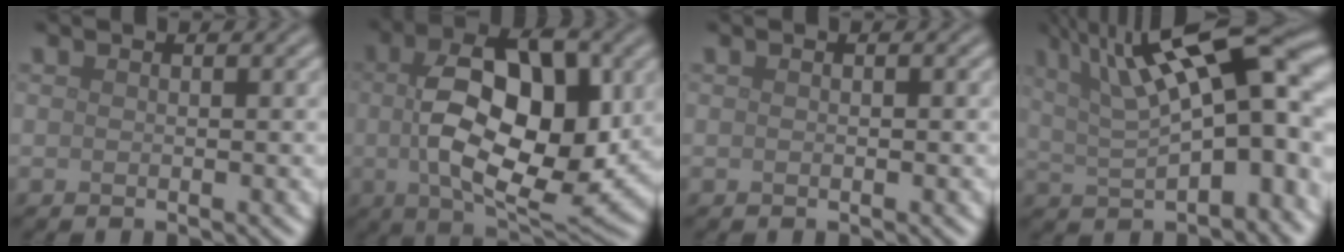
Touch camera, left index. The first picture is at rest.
{"total": 11.9, "force": [0.4, 5.9, 10.3], "torque": [-0.152, -0.001, 0.009]}
{"total": 0.0}
{"total": 16.1, "force": [4.8, 6.1, 14.1], "torque": [-0.193, 0.029, 0.074]}